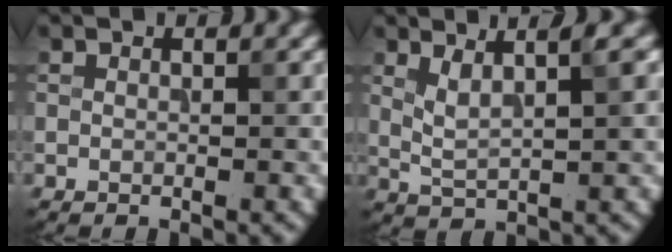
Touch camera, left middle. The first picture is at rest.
{"total": 4.0, "force": [1.8, 0.8, 3.5], "torque": [-0.062, 0.003, 0.036]}